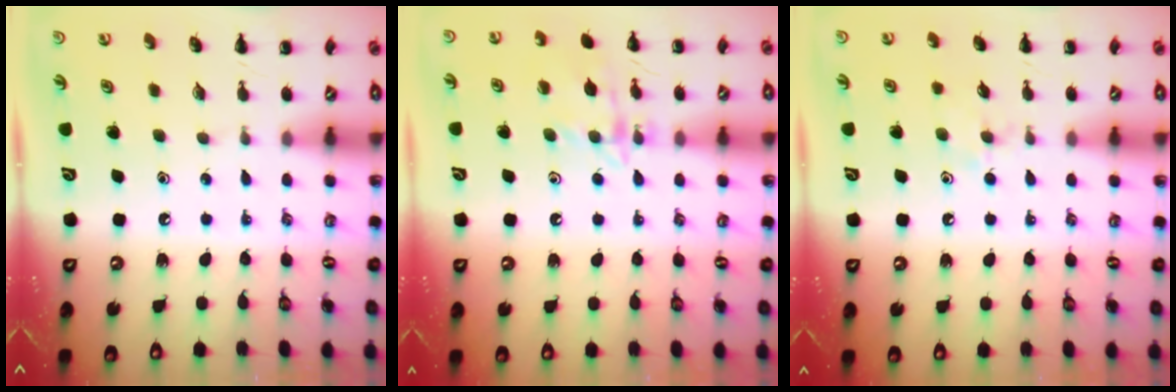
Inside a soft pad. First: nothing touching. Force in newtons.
{"total": 12.2, "press": 12.1, "slide": 0.8}
{"total": 6.1, "press": 5.8, "slide": 1.7}